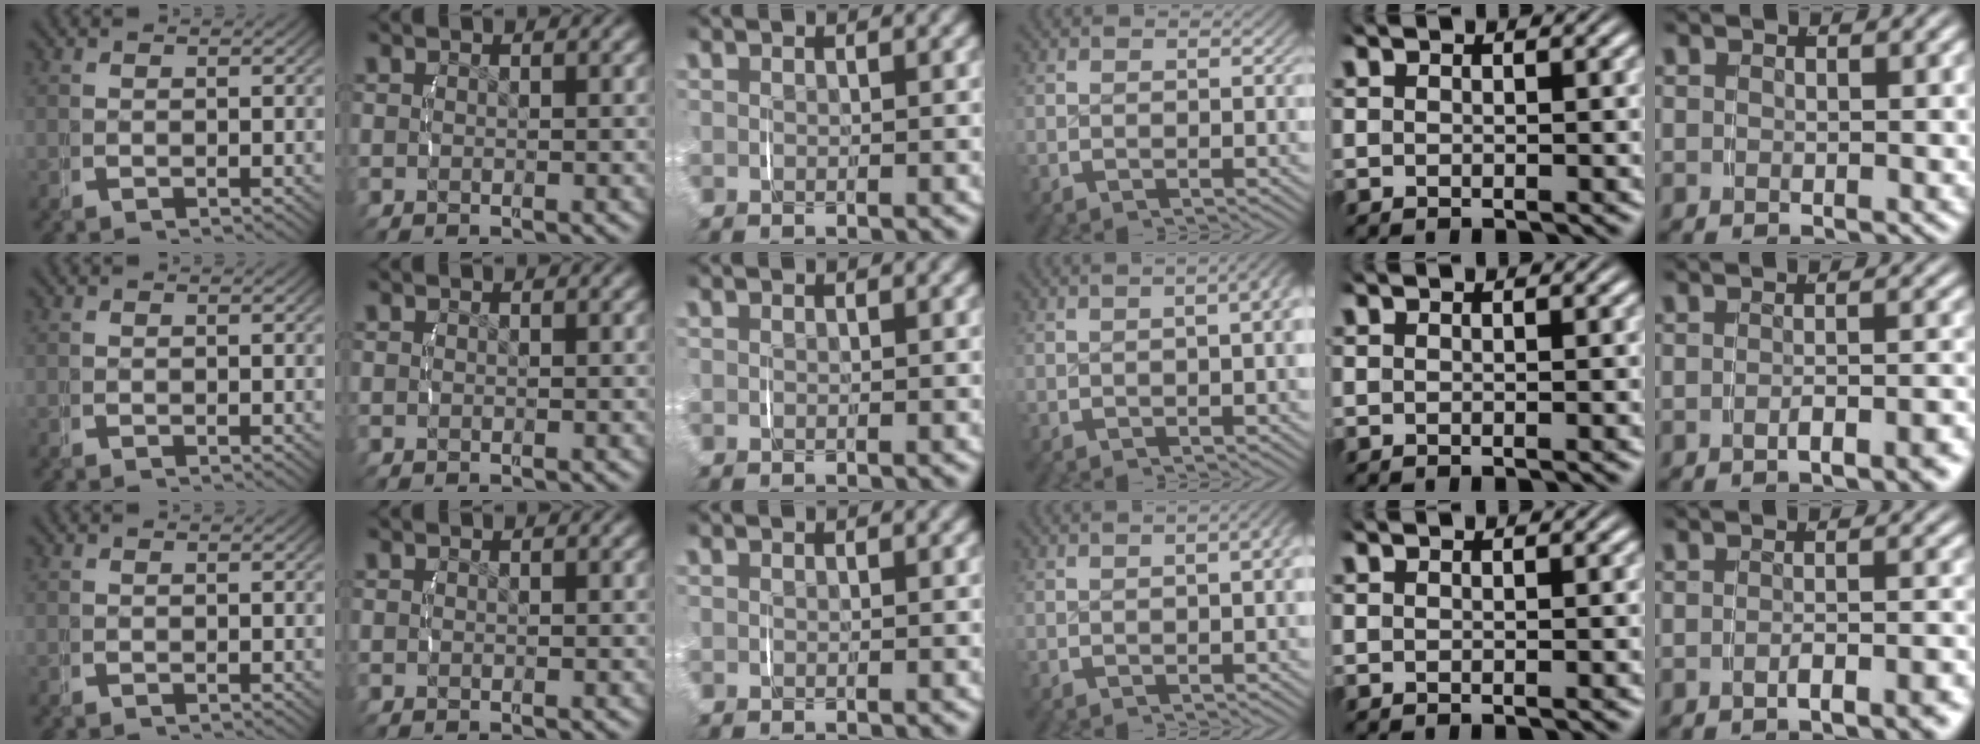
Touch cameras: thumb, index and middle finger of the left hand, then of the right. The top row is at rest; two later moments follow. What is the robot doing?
{"motion": "lift_and_place", "object": "jewelry box"}